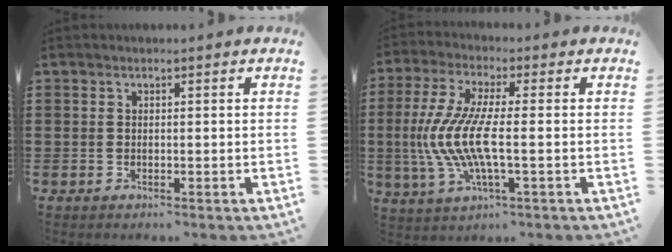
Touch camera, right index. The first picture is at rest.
{"total": 9.3, "force": [-1.6, 2.0, 8.9], "torque": [-0.210, -0.022, -0.040]}